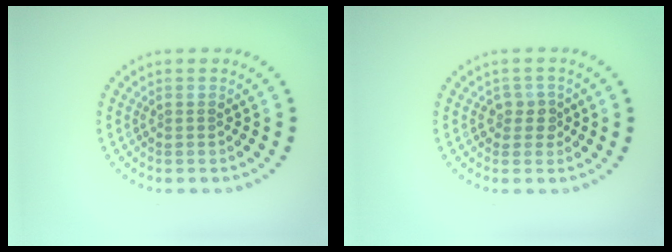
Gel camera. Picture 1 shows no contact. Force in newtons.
{"total": 1.8, "press": 1.5, "slide": 1.0}